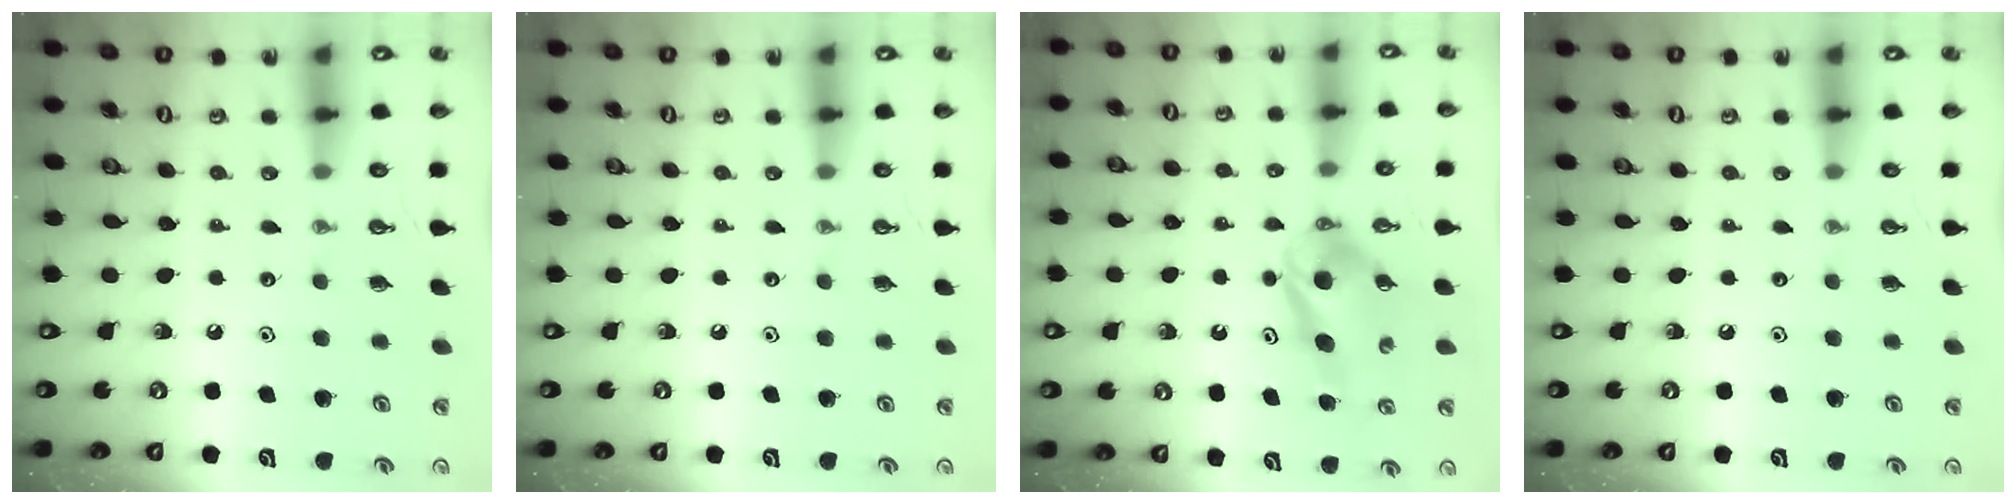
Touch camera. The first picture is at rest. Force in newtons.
{"total": 0.0}
{"total": 5.6, "press": 5.5, "slide": 1.1}
{"total": 0.0}